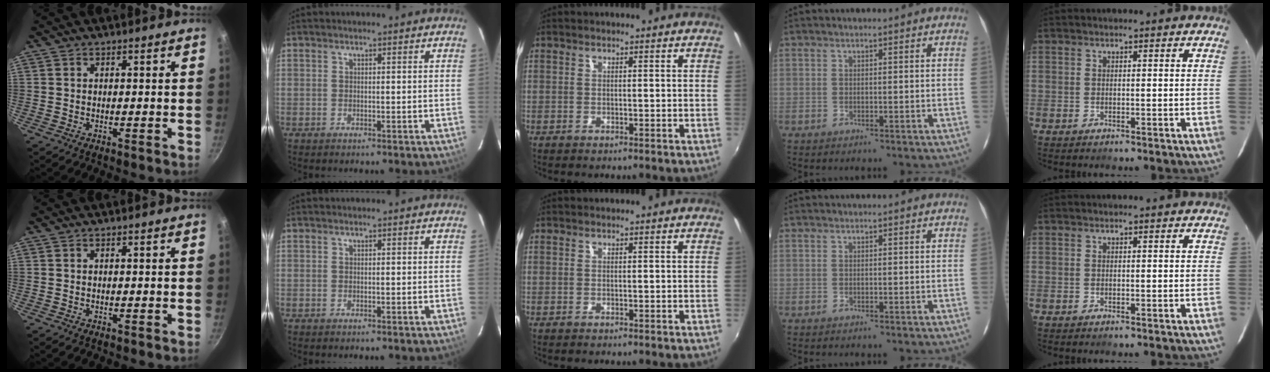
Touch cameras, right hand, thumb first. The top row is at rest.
{}